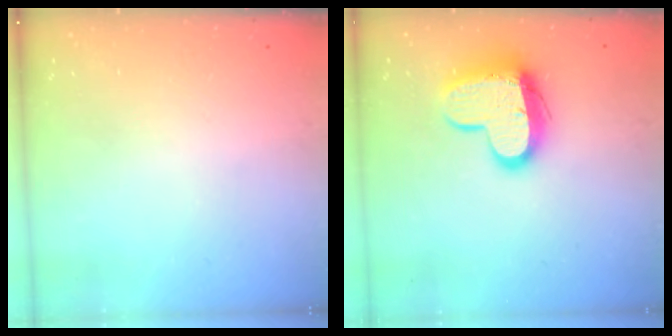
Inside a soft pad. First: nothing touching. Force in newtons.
{"total": 13.5, "press": 13.5, "slide": 1.2}